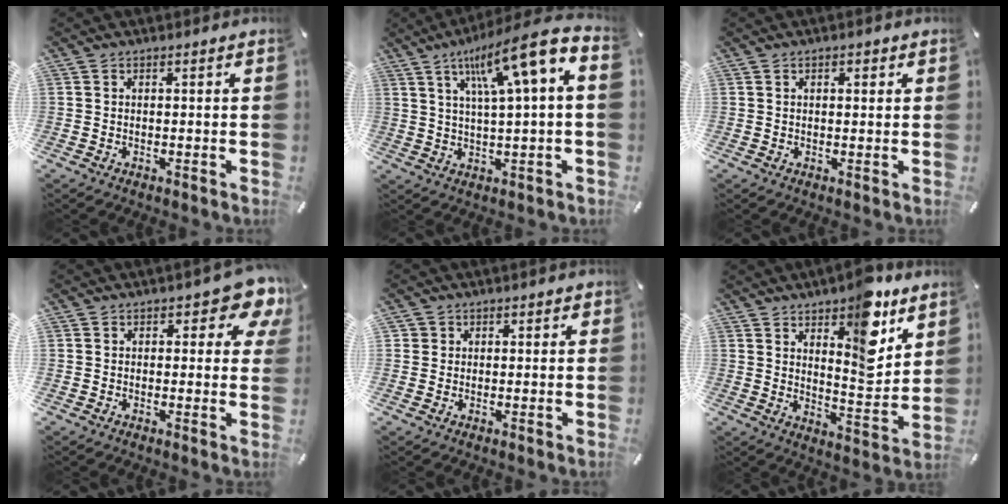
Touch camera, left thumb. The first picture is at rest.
{"total": 13.6, "force": [6.1, 1.9, 12.0], "torque": [-0.208, -0.023, 0.098]}
{"total": 1.2, "force": [0.4, 0.8, 0.9], "torque": [-0.019, 0.005, 0.007]}
{"total": 7.4, "force": [4.4, 3.9, 4.4], "torque": [-0.040, -0.026, 0.072]}
{"total": 2.3, "force": [0.8, 2.2, 0.2], "torque": [0.000, 0.000, 0.014]}
{"total": 13.8, "force": [8.8, 6.2, 8.7], "torque": [-0.096, -0.070, 0.150]}